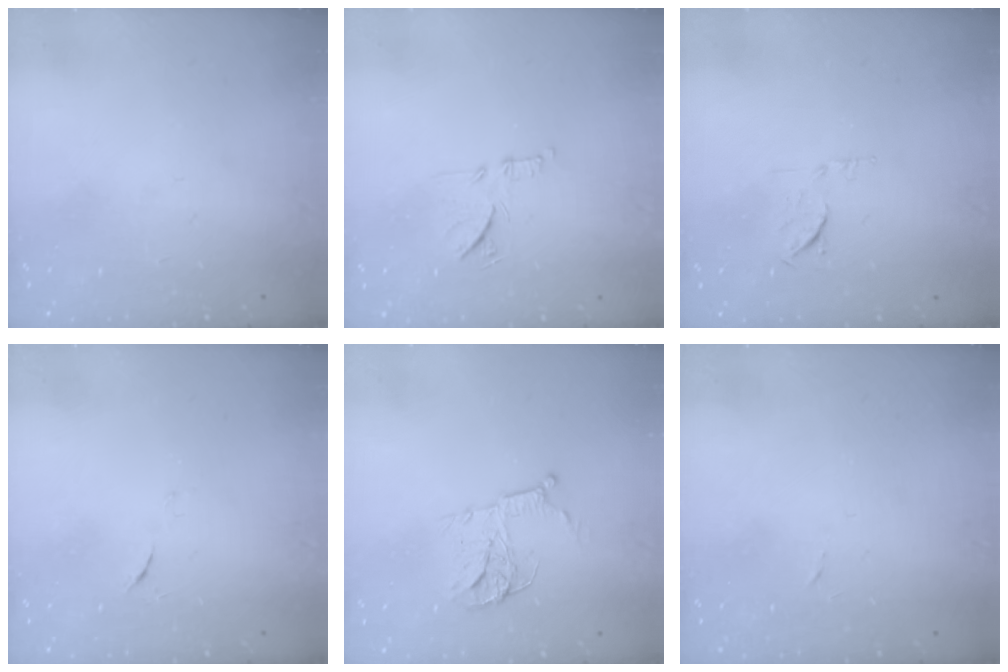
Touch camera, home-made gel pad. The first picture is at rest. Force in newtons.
{"total": 9.6, "press": 9.6, "slide": 0.3}
{"total": 6.1, "press": 6.0, "slide": 1.1}
{"total": 4.3, "press": 4.1, "slide": 1.2}
{"total": 10.4, "press": 10.4, "slide": 0.6}
{"total": 2.4, "press": 2.4, "slide": 0.4}